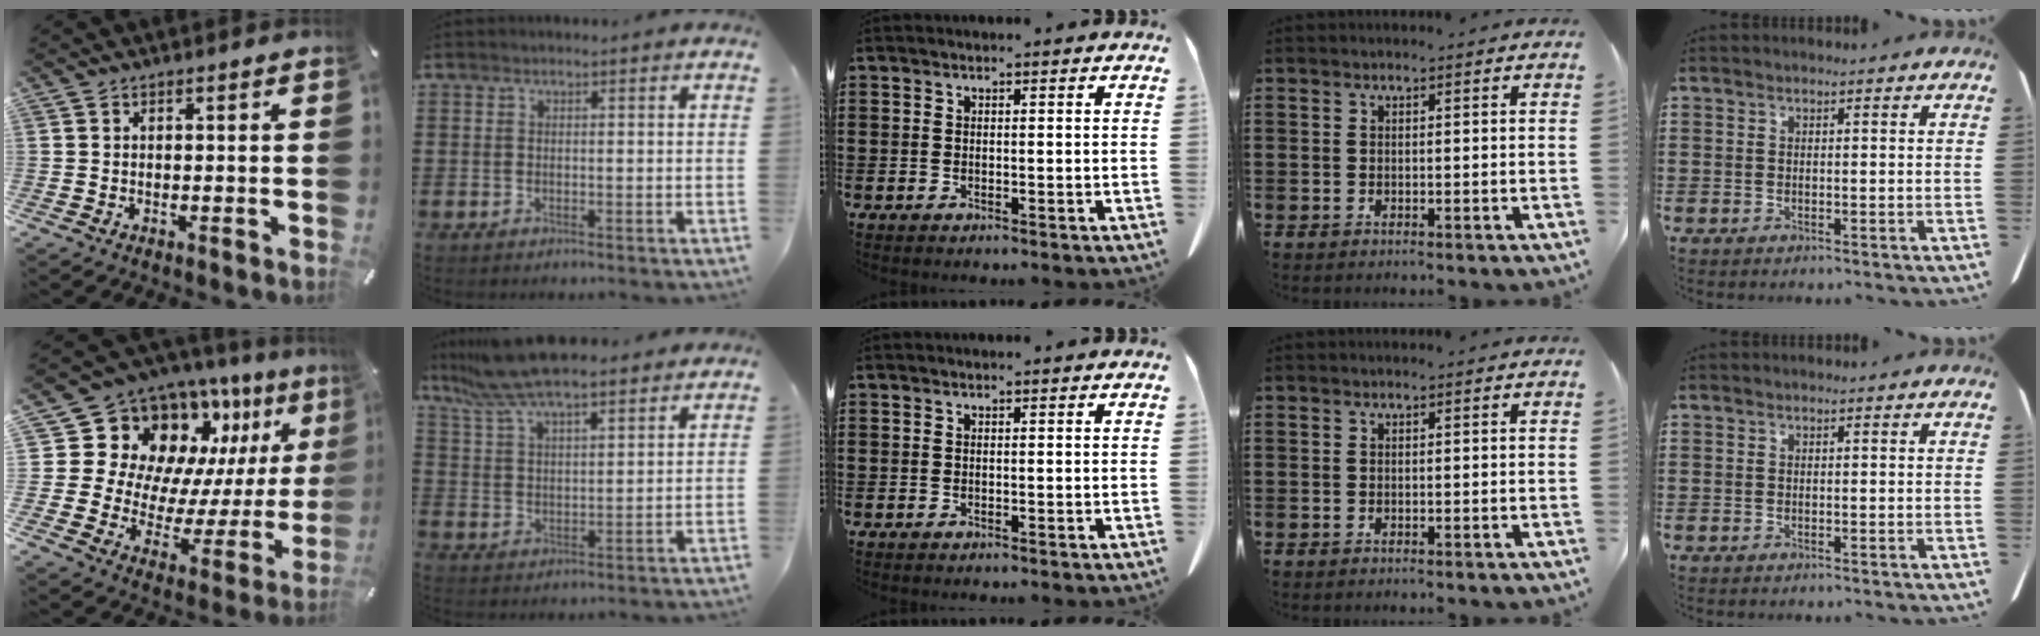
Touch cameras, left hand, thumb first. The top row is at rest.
{"thumb": {"total": 15.8, "force": [10.8, 10.3, 5.2], "torque": [-0.089, -0.121, 0.209]}, "index": {"total": 8.9, "force": [7.7, 1.5, 4.3], "torque": [-0.108, -0.015, 0.141]}}